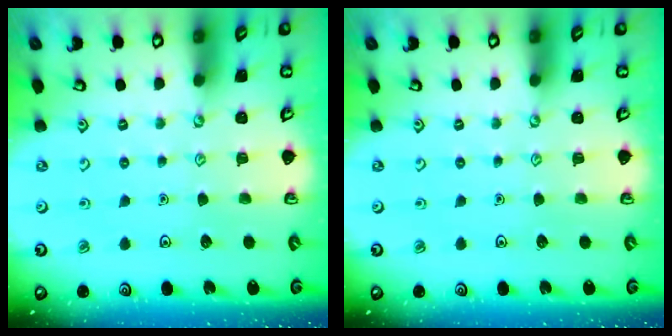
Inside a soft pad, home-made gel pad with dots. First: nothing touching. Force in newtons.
{"total": 0.0}